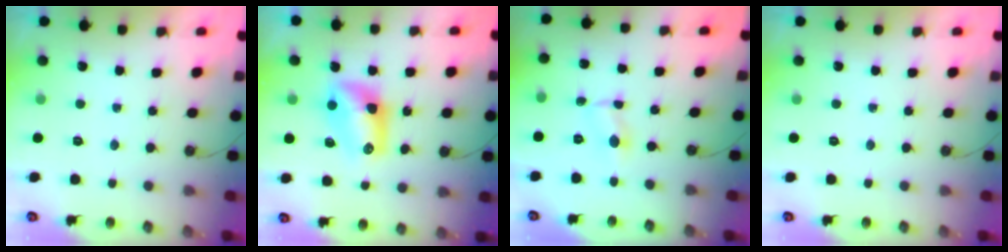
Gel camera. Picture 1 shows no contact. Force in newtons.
{"total": 9.4, "press": 9.4, "slide": 0.5}
{"total": 1.7, "press": 1.7, "slide": 0.2}
{"total": 0.0}